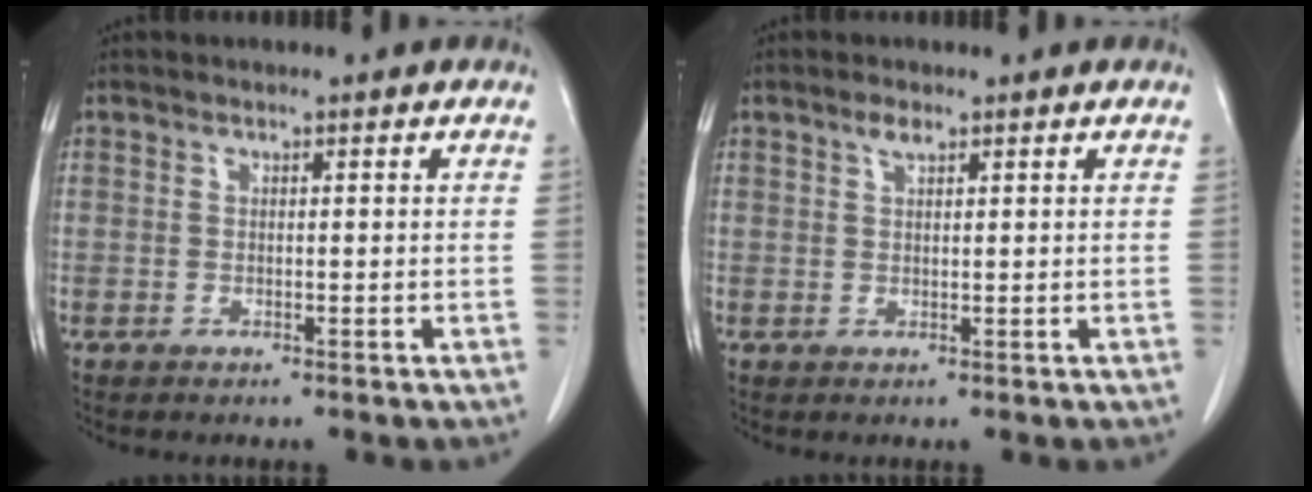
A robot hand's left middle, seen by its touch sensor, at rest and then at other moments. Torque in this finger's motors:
{"motor_torque": [0.61, -0.41, 0.03, 0.02]}